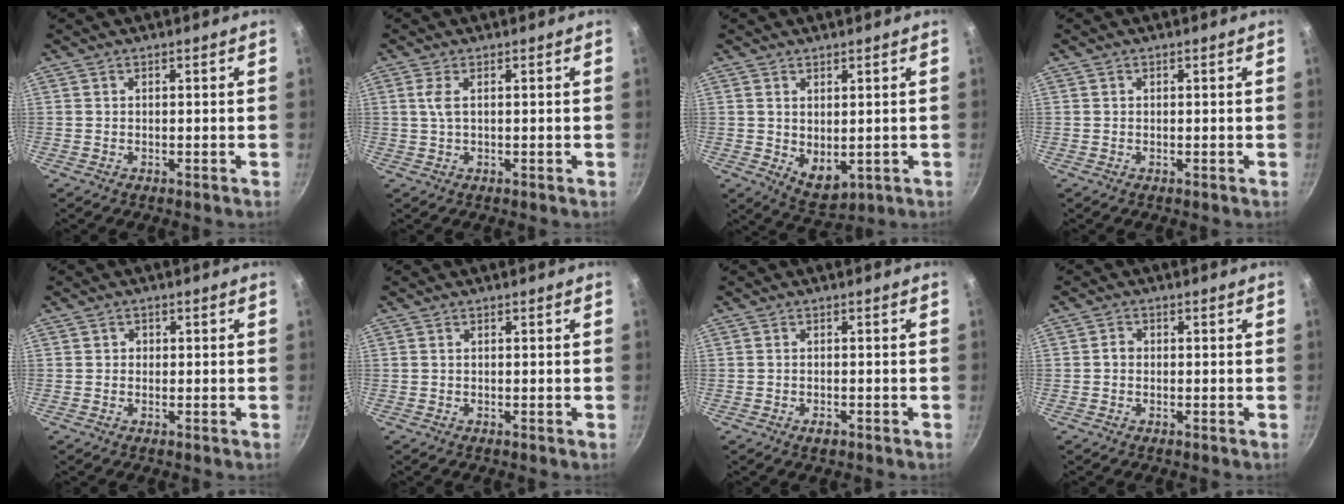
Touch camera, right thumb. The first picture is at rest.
{"total": 2.3, "force": [0.4, 0.6, 2.2], "torque": [-0.051, 0.001, 0.010]}
{"total": 5.9, "force": [0.7, 3.6, 4.7], "torque": [-0.061, -0.021, 0.025]}
{"total": 0.0}
{"total": 1.1, "force": [0.0, 1.1, 0.3], "torque": [0.002, -0.001, -0.002]}
{"total": 0.0}
{"total": 1.7, "force": [-1.0, 0.8, 1.1], "torque": [-0.023, 0.006, -0.018]}
{"total": 1.2, "force": [-0.2, 1.0, 0.6], "torque": [-0.009, 0.006, -0.005]}